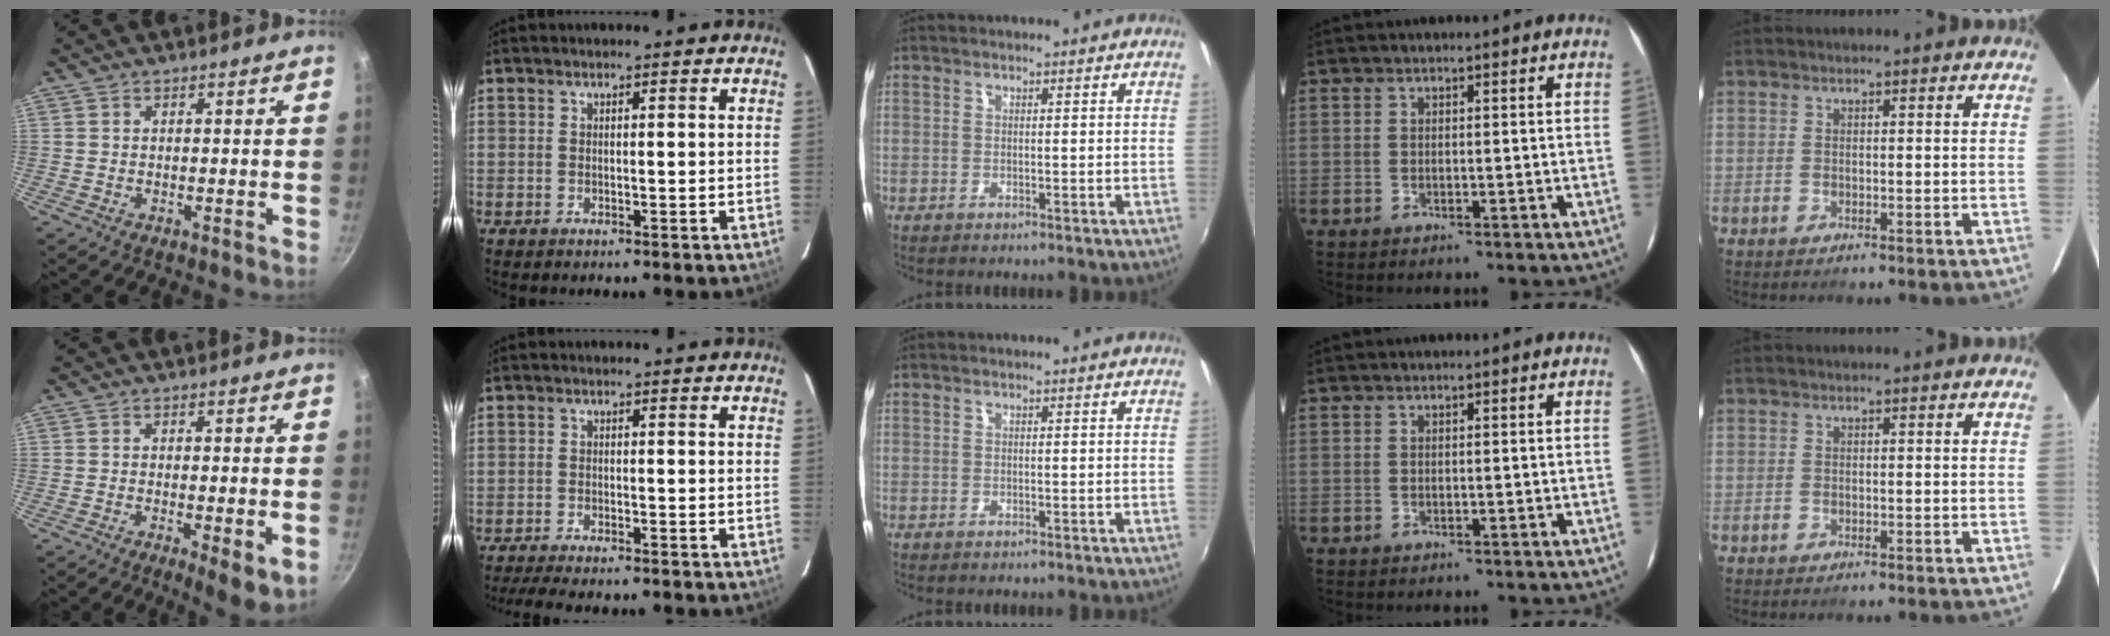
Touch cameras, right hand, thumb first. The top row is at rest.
{"thumb": {"total": 6.1, "force": [-1.6, 1.6, 5.6], "torque": [-0.078, -0.010, -0.018]}, "index": {"total": 7.6, "force": [-6.6, 1.0, 3.7], "torque": [-0.088, -0.019, -0.107]}}